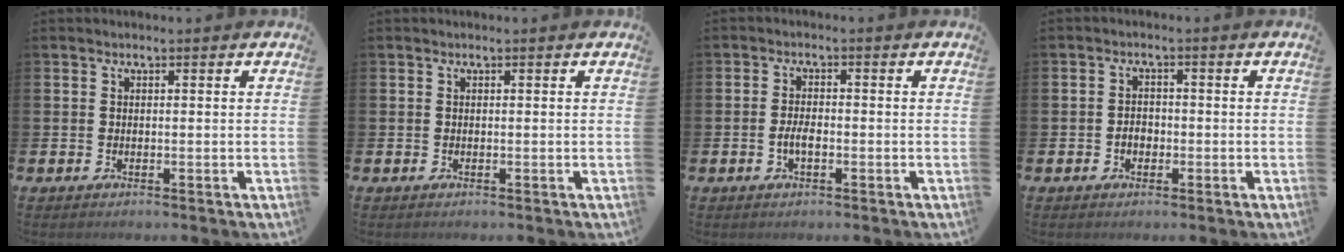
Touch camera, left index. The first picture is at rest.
{"total": 0.0}
{"total": 2.4, "force": [-0.7, 1.1, 2.0], "torque": [-0.036, 0.002, -0.014]}
{"total": 2.1, "force": [-0.7, 1.6, 1.1], "torque": [-0.013, 0.002, -0.018]}